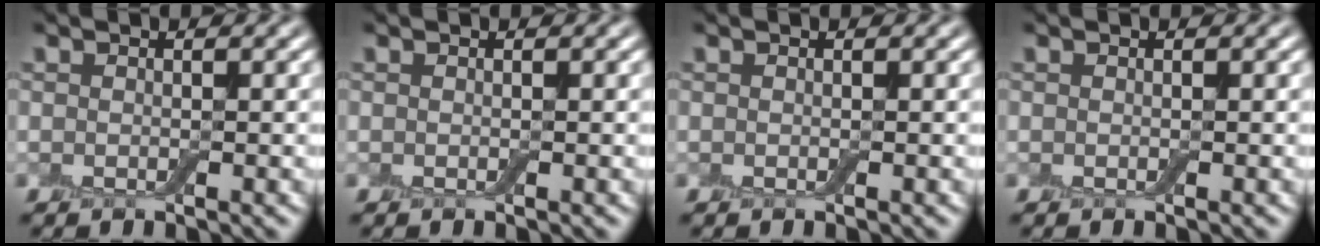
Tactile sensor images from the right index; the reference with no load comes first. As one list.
[{"total": 0.0}, {"total": 0.0}, {"total": 0.0}]